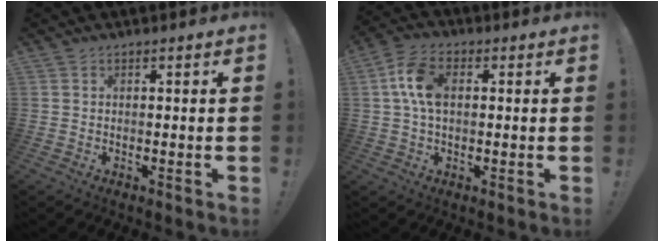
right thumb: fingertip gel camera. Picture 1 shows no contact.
{"total": 10.4, "force": [1.5, 6.6, 7.9], "torque": [-0.154, 0.008, 0.030]}